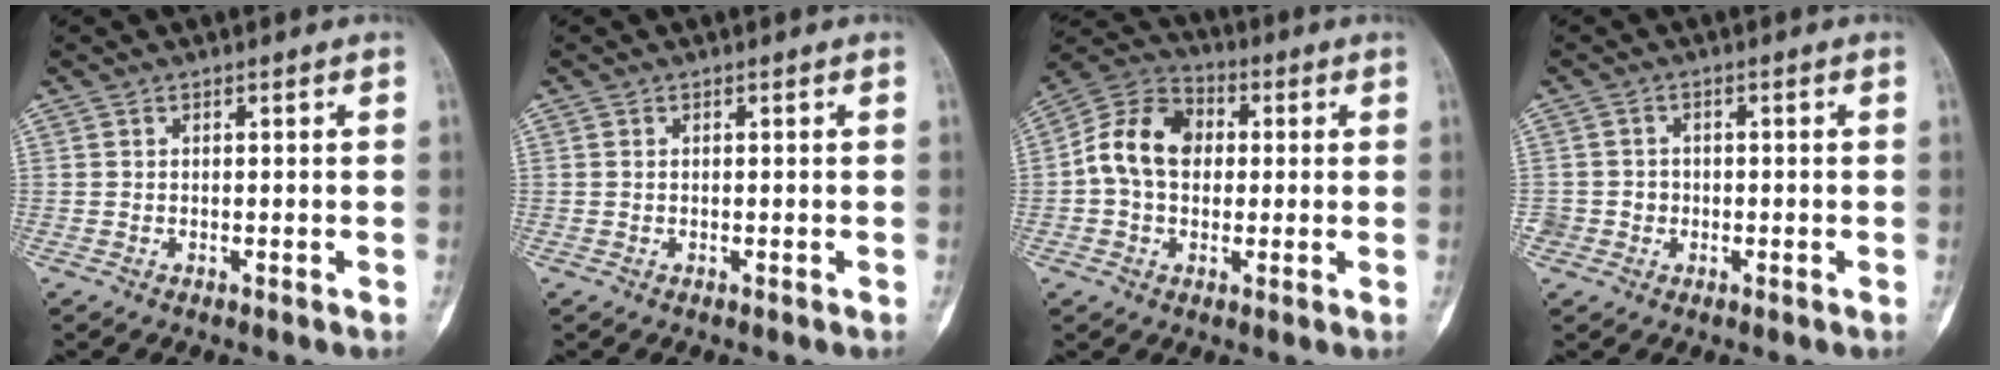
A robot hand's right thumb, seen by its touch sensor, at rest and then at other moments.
{"total": 0.0}
{"total": 11.8, "force": [0.8, 8.9, 7.7], "torque": [-0.124, 0.030, 0.004]}
{"total": 2.2, "force": [-0.7, 2.1, -0.1], "torque": [0.015, 0.010, -0.019]}